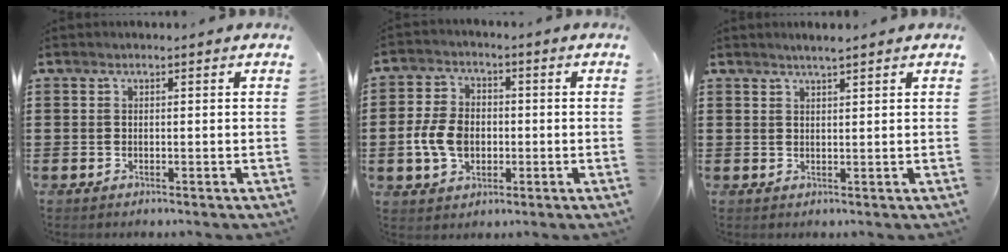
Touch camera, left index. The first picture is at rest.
{"total": 7.0, "force": [-1.2, 5.0, 4.8], "torque": [-0.117, 0.005, -0.028]}
{"total": 1.8, "force": [1.6, -0.1, 0.9], "torque": [-0.019, 0.003, 0.029]}